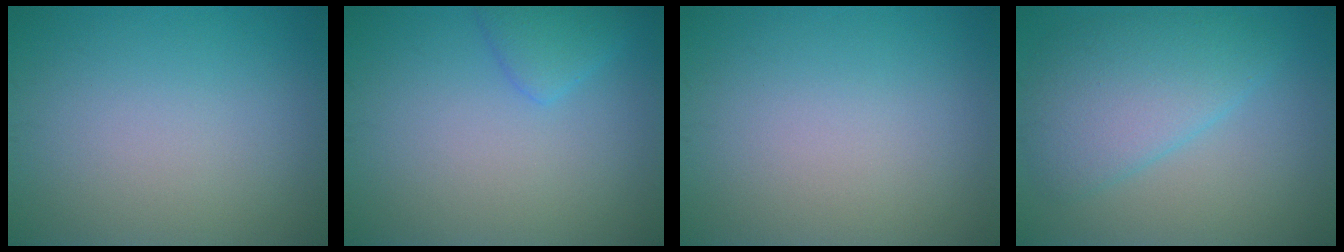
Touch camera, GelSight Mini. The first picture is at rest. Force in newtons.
{"total": 2.0, "press": 2.0, "slide": 0.1}
{"total": 0.0}
{"total": 5.4, "press": 5.4, "slide": 0.3}